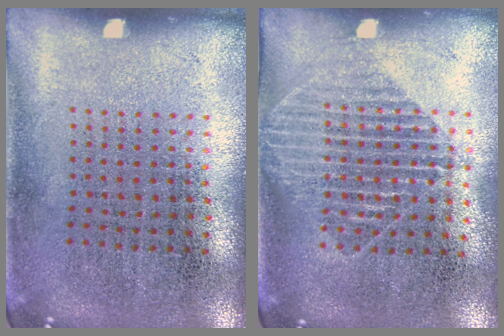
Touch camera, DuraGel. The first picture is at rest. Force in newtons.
{"total": 1.5, "press": 1.3, "slide": 0.8}